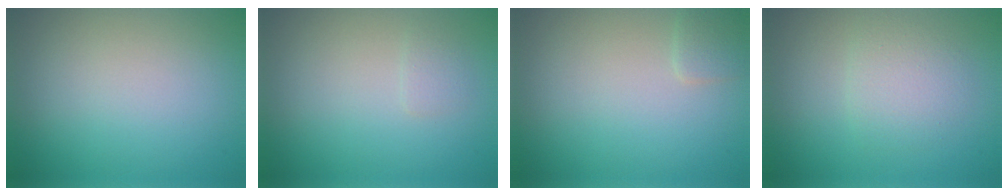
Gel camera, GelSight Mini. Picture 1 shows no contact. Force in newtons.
{"total": 0.7, "press": 0.7, "slide": 0.0}
{"total": 1.1, "press": 1.1, "slide": 0.1}
{"total": 2.3, "press": 2.3, "slide": 0.1}